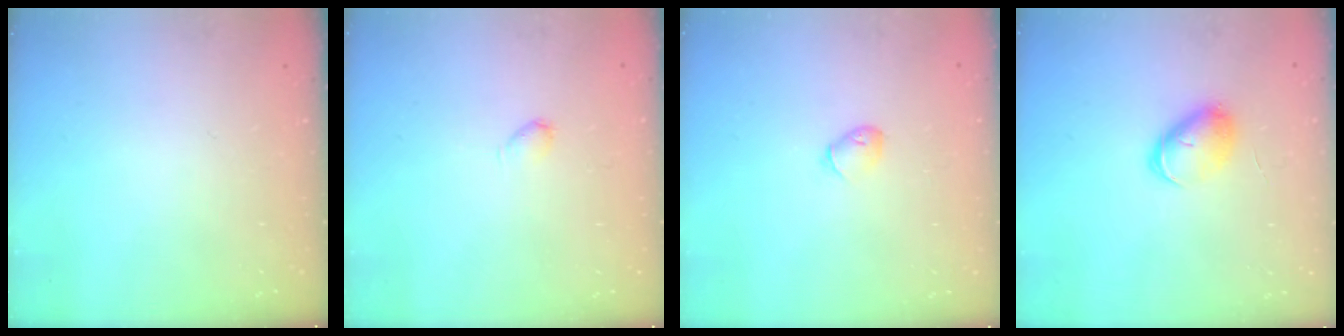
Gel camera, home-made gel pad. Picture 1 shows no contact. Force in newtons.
{"total": 2.3, "press": 2.3, "slide": 0.4}
{"total": 4.7, "press": 4.6, "slide": 1.0}
{"total": 6.2, "press": 6.2, "slide": 0.1}